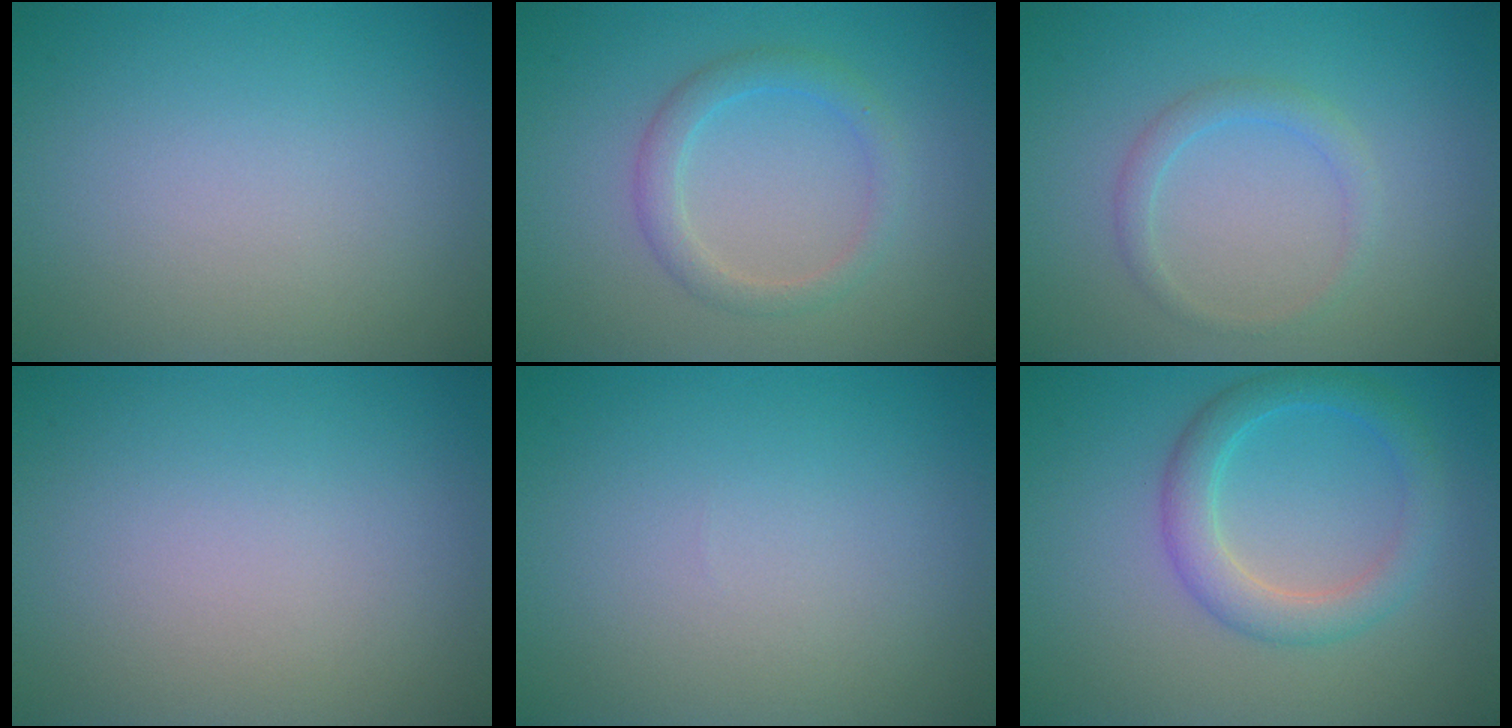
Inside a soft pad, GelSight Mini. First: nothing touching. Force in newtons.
{"total": 2.3, "press": 2.3, "slide": 0.1}
{"total": 1.6, "press": 1.6, "slide": 0.1}
{"total": 0.0}
{"total": 0.0}
{"total": 3.4, "press": 3.4, "slide": 0.1}